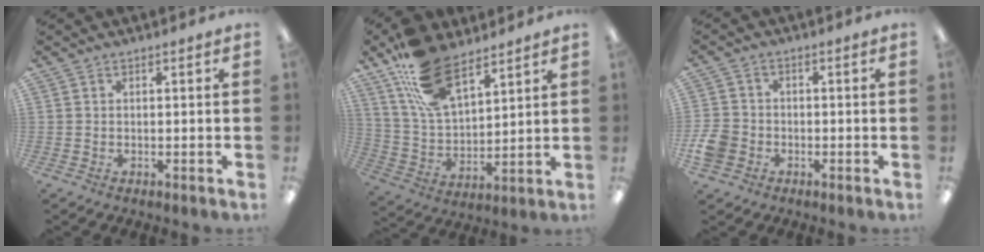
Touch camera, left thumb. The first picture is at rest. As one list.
[{"total": 16.6, "force": [11.1, 8.0, 9.5], "torque": [-0.187, -0.041, 0.205]}, {"total": 5.6, "force": [-2.1, 4.5, 2.6], "torque": [-0.059, 0.011, -0.038]}]